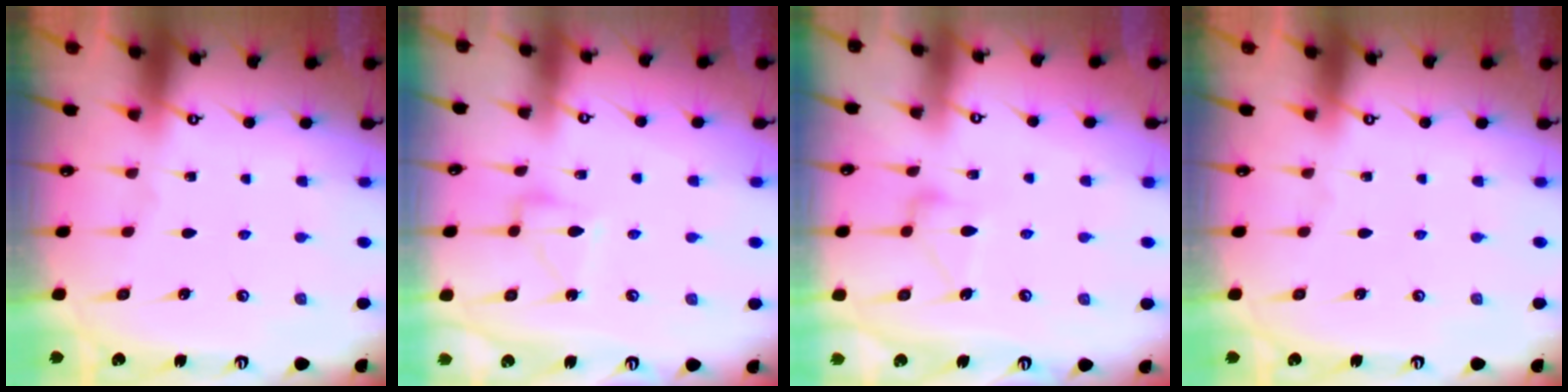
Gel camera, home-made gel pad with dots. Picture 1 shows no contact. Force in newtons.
{"total": 6.5, "press": 6.5, "slide": 0.1}
{"total": 11.1, "press": 11.1, "slide": 0.3}
{"total": 0.0}